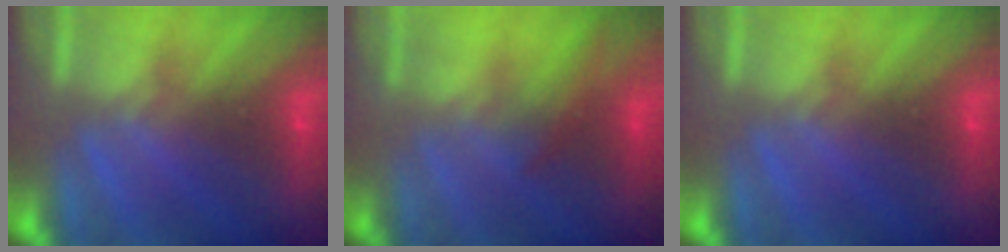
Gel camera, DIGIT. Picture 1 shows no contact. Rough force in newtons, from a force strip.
{"total": 1.9}
{"total": 0.0}